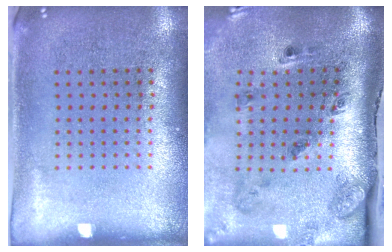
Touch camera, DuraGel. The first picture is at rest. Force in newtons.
{"total": 3.1, "press": 2.0, "slide": 2.4}